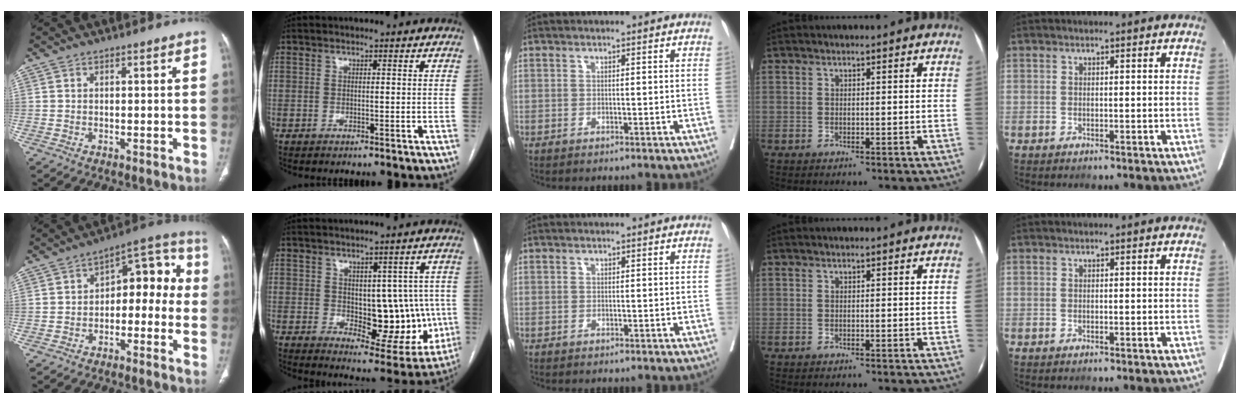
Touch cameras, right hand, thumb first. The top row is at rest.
{"thumb": {"total": 11.2, "force": [-1.7, 7.1, 8.5], "torque": [-0.064, 0.058, -0.035]}, "index": {"total": 12.9, "force": [-0.4, 6.7, 11.0], "torque": [-0.123, 0.010, 0.019]}}